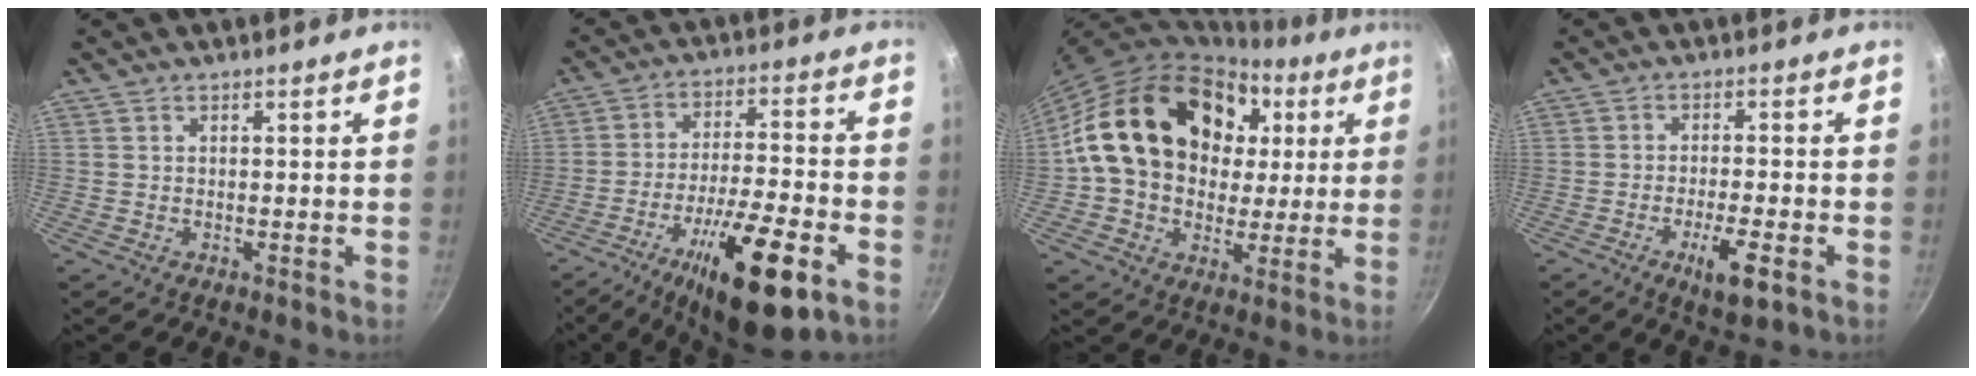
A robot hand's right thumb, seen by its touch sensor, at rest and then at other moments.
{"total": 19.1, "force": [-9.0, 5.2, 16.0], "torque": [-0.254, 0.034, -0.142]}
{"total": 23.6, "force": [4.8, 18.0, 14.5], "torque": [-0.225, 0.022, 0.080]}
{"total": 6.9, "force": [-3.1, 1.7, 6.0], "torque": [-0.097, 0.010, -0.047]}